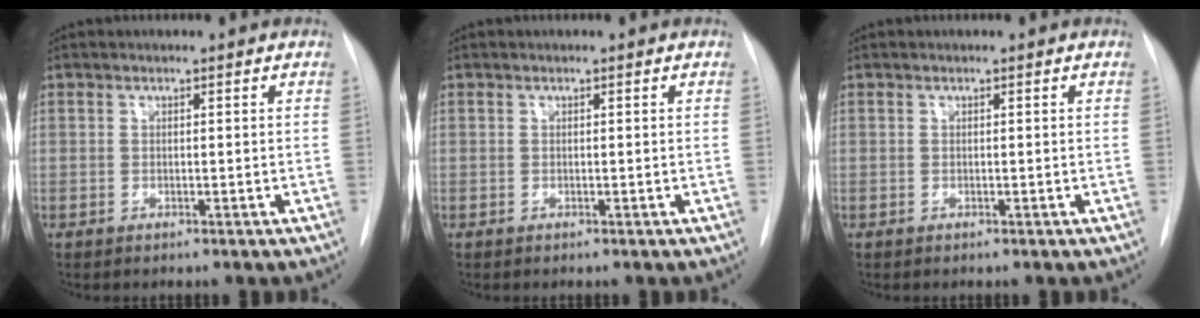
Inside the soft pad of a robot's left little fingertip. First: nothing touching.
{"total": 0.0}
{"total": 0.0}